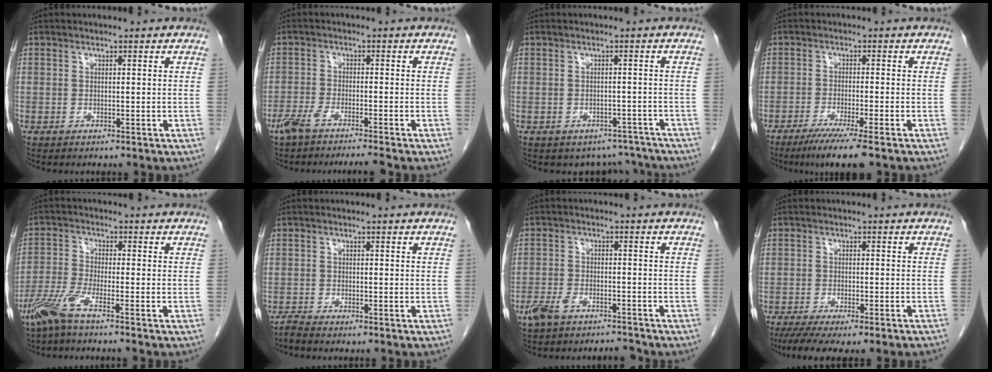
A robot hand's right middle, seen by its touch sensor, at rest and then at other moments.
{"total": 6.2, "force": [-5.0, -0.2, 3.7], "torque": [-0.061, -0.008, -0.086]}
{"total": 5.6, "force": [-4.8, 2.9, -0.1], "torque": [0.018, 0.016, -0.052]}
{"total": 6.8, "force": [-4.8, -0.5, 4.7], "torque": [-0.074, -0.018, -0.080]}
{"total": 5.2, "force": [-3.8, -0.3, 3.5], "torque": [-0.082, -0.012, -0.086]}
{"total": 1.1, "force": [-1.1, -0.3, 0.3], "torque": [-0.009, -0.004, -0.024]}
{"total": 5.4, "force": [-4.4, 1.8, 2.5], "torque": [-0.055, 0.001, -0.078]}
{"total": 10.0, "force": [-8.2, 0.7, 5.7], "torque": [-0.068, -0.010, -0.118]}